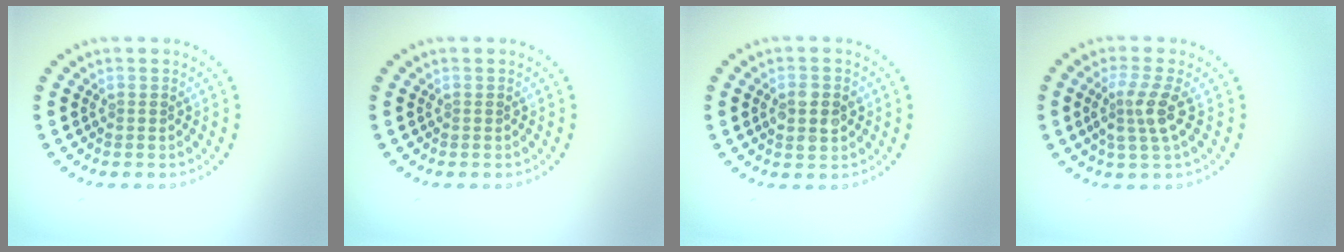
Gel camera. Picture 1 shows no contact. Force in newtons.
{"total": 0.0}
{"total": 2.8, "press": 2.8, "slide": 0.2}
{"total": 2.9, "press": 2.3, "slide": 1.8}